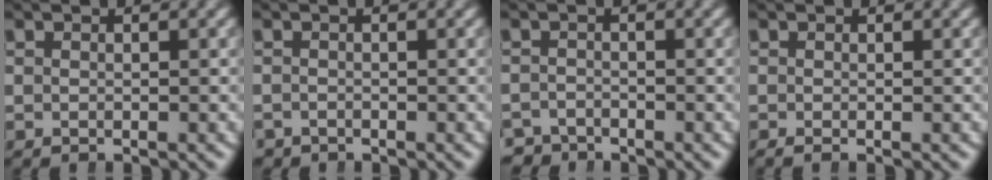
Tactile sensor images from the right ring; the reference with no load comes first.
{"total": 1.1, "force": [-1.0, 0.3, -0.4], "torque": [0.004, -0.015, -0.012]}
{"total": 2.3, "force": [-2.2, 0.5, -0.5], "torque": [0.008, -0.019, -0.037]}
{"total": 0.7, "force": [-0.5, 0.2, 0.4], "torque": [-0.008, -0.006, -0.005]}